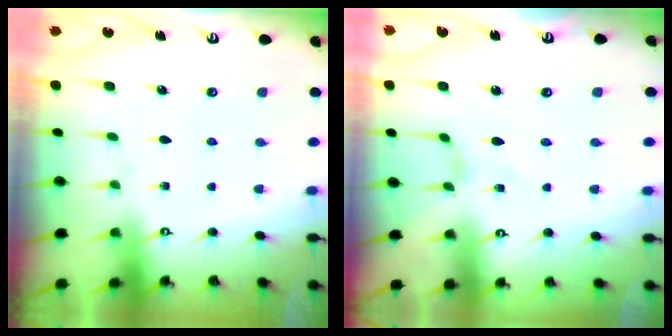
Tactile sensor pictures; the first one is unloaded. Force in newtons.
{"total": 0.0}